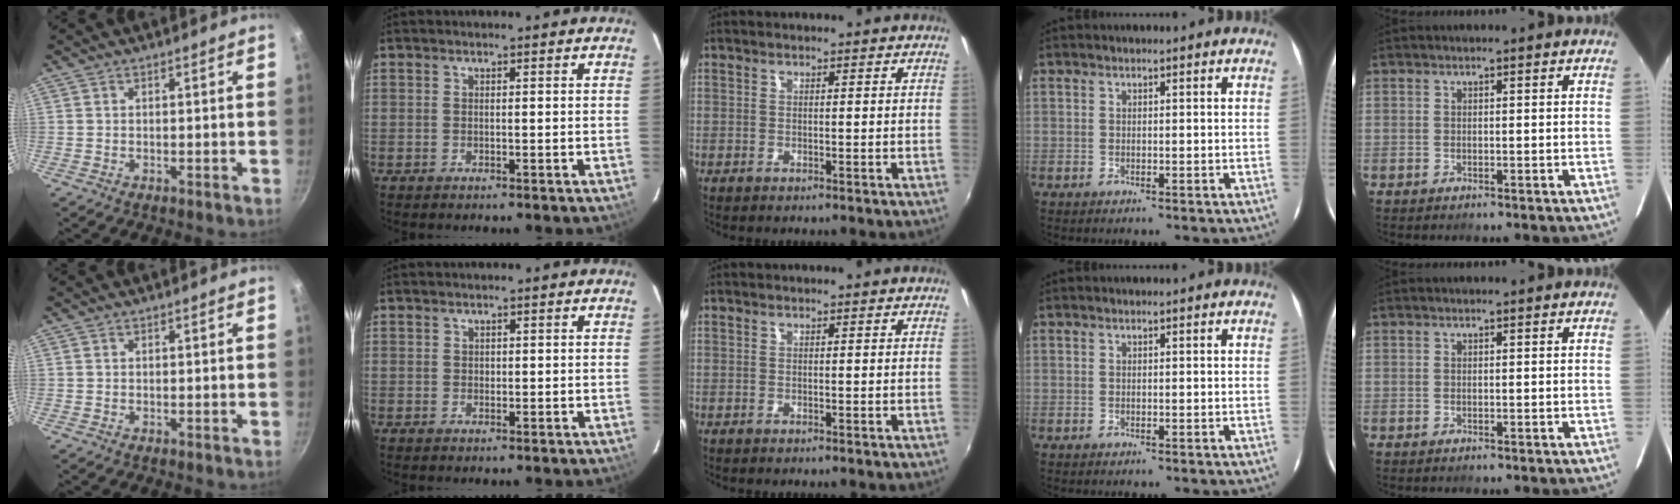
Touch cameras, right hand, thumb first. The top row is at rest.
{"index": {"total": 0.7, "force": [0.2, 0.6, 0.1], "torque": [0.003, 0.003, 0.003]}}